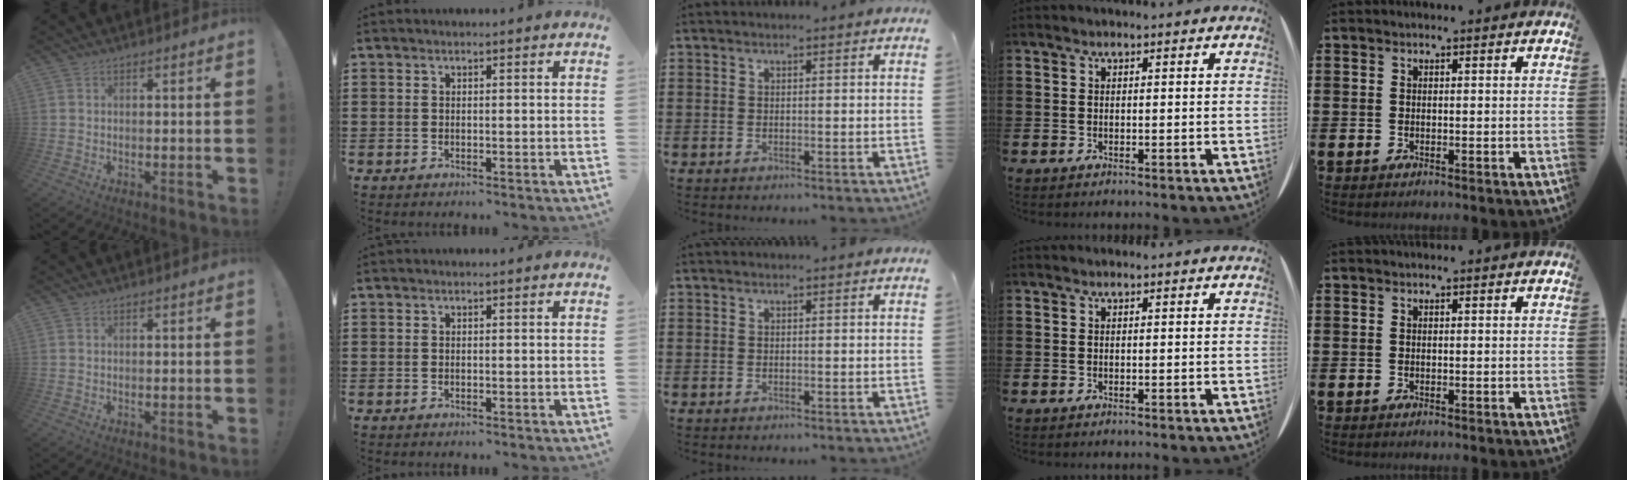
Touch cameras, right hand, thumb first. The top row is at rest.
{}